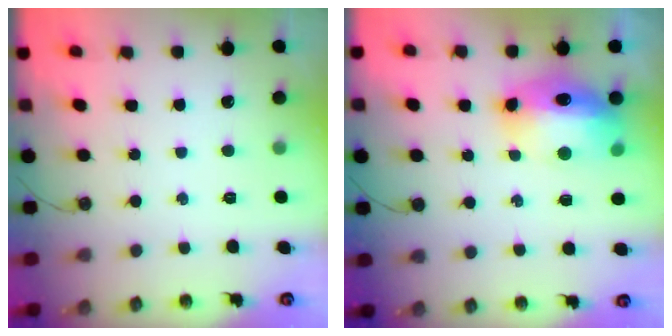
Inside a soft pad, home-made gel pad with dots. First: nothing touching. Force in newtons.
{"total": 15.6, "press": 15.1, "slide": 4.2}